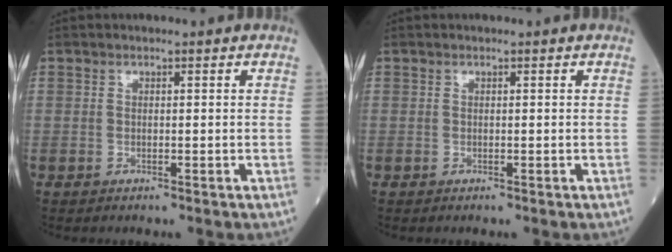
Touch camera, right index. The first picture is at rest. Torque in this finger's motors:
{"motor_torque": [0.05, 0.01, -0.02, -0.01]}